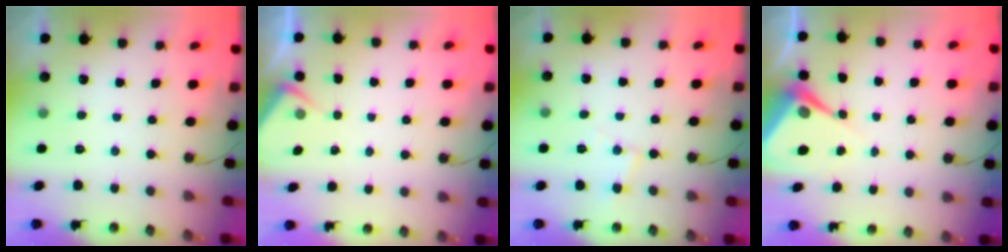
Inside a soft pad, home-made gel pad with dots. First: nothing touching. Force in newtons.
{"total": 2.8, "press": 2.7, "slide": 0.4}
{"total": 6.2, "press": 6.2, "slide": 0.2}
{"total": 6.4, "press": 6.4, "slide": 0.4}